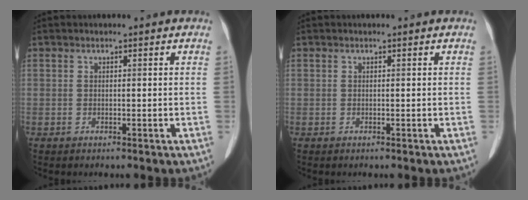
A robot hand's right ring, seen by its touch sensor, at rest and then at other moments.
{"total": 0.0}